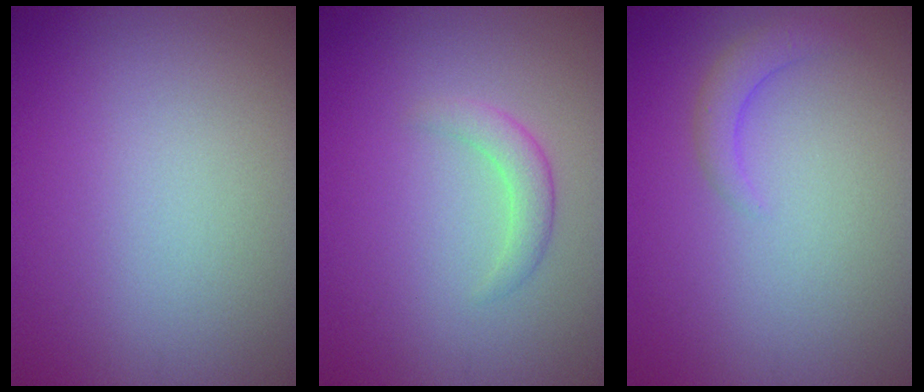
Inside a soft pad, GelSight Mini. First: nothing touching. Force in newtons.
{"total": 1.8, "press": 1.8, "slide": 0.2}
{"total": 1.8, "press": 1.8, "slide": 0.3}